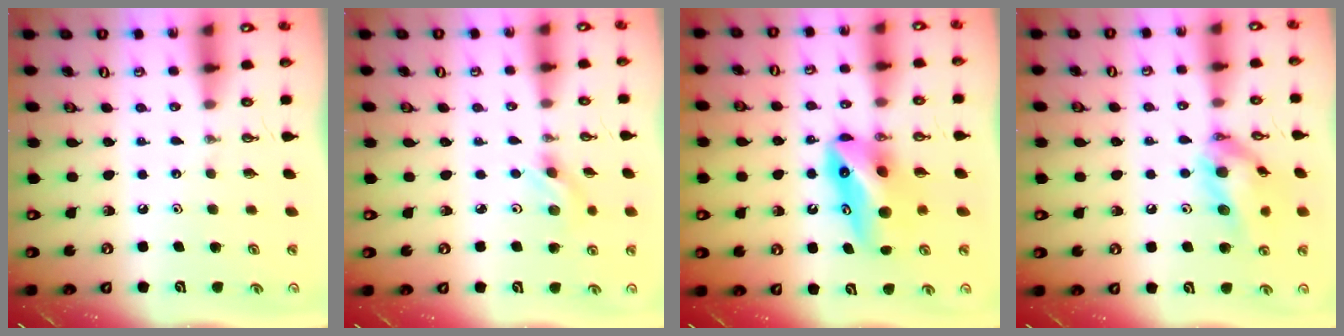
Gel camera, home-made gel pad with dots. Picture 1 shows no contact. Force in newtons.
{"total": 2.6, "press": 2.3, "slide": 1.1}
{"total": 10.3, "press": 9.6, "slide": 3.7}
{"total": 14.0, "press": 13.8, "slide": 1.9}